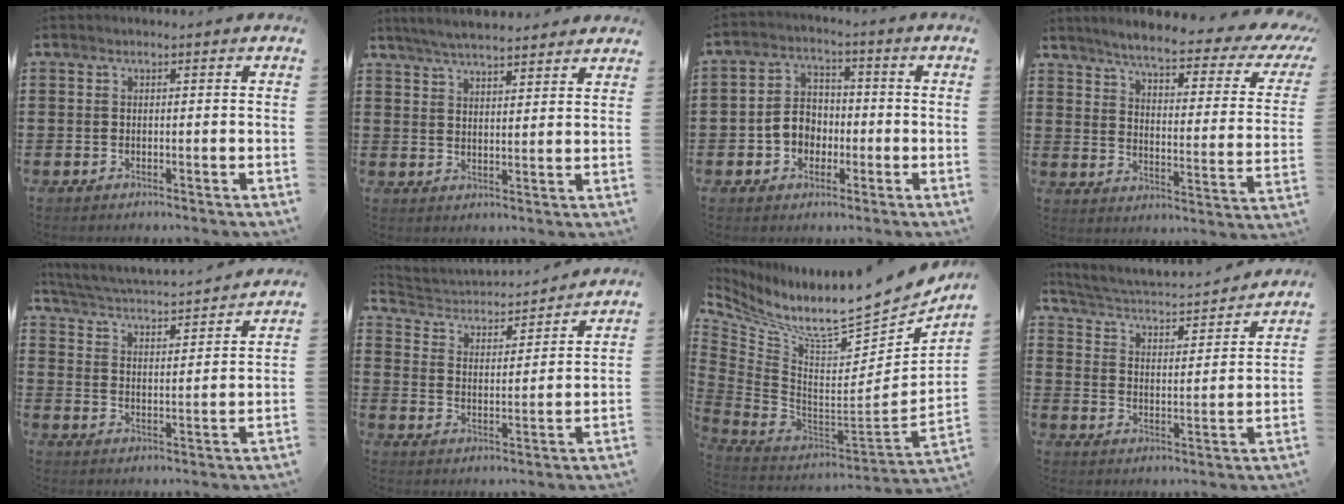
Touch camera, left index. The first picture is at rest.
{"total": 4.9, "force": [4.7, 0.3, 1.4], "torque": [-0.041, -0.011, 0.086]}
{"total": 5.3, "force": [-1.6, 4.4, 2.5], "torque": [-0.064, 0.012, -0.034]}
{"total": 5.5, "force": [4.3, 0.1, 3.4], "torque": [-0.078, -0.035, 0.064]}
{"total": 3.8, "force": [3.7, -0.4, 0.9], "torque": [-0.040, -0.033, 0.055]}
{"total": 3.0, "force": [2.9, 0.7, 0.2], "torque": [-0.025, -0.029, 0.041]}
{"total": 9.8, "force": [7.5, 0.9, 6.3], "torque": [-0.133, -0.081, 0.117]}
{"total": 2.5, "force": [2.3, 0.1, 0.9], "torque": [-0.035, -0.029, 0.027]}